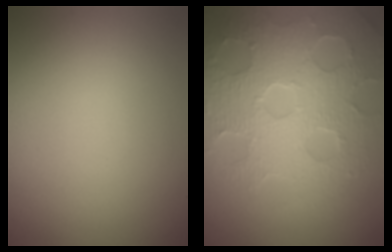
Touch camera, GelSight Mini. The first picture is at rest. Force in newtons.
{"total": 7.8, "press": 6.0, "slide": 5.1}